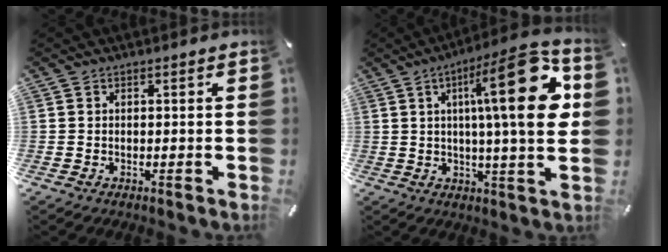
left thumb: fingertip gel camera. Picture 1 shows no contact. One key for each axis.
{"total": 24.0, "fx": 5.5, "fy": 5.2, "fz": 22.8, "tx": -0.331, "ty": -0.025, "tz": 0.070}